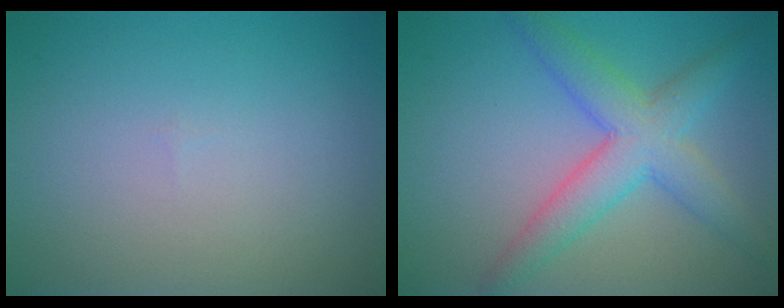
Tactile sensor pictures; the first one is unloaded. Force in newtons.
{"total": 5.4, "press": 5.4, "slide": 0.1}